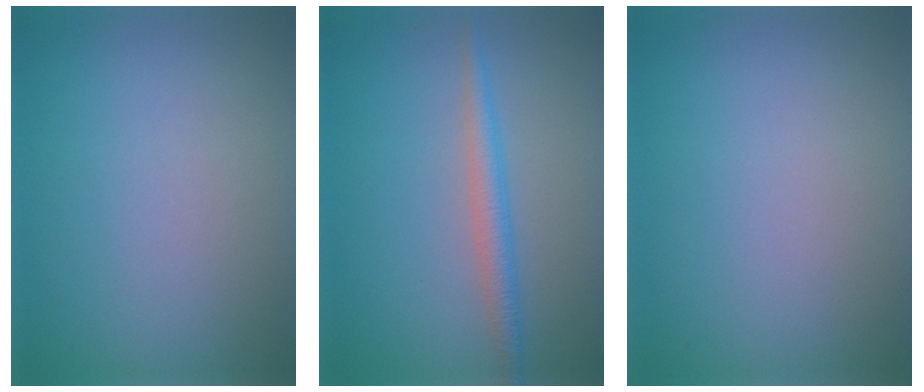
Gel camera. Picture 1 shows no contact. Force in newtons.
{"total": 2.3, "press": 2.3, "slide": 0.1}
{"total": 0.0}